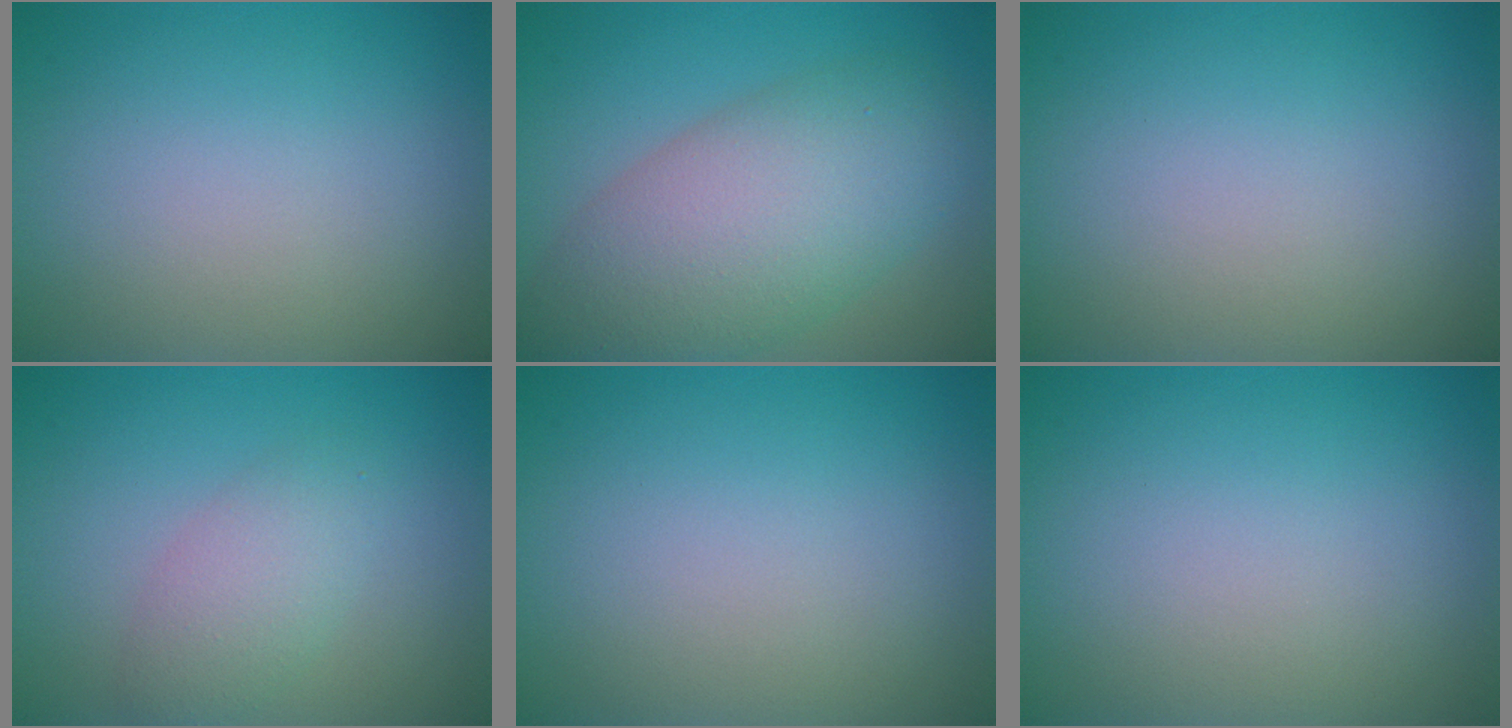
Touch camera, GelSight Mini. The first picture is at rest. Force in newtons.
{"total": 9.0, "press": 9.0, "slide": 0.4}
{"total": 0.0}
{"total": 2.8, "press": 2.8, "slide": 0.1}
{"total": 0.0}
{"total": 0.0}